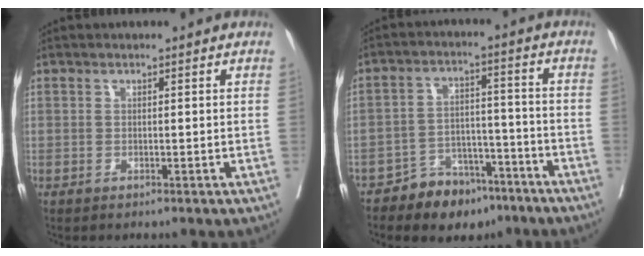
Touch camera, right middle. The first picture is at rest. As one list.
[{"total": 8.4, "force": [-6.4, 4.6, 3.0], "torque": [-0.046, 0.016, -0.101]}]